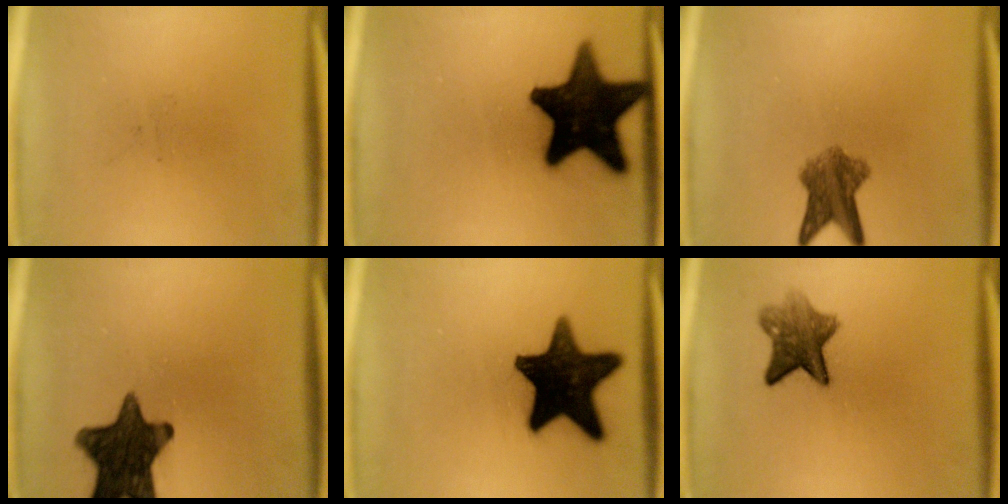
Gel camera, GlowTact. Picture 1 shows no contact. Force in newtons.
{"total": 19.8}
{"total": 6.1}
{"total": 14.3}
{"total": 17.3}
{"total": 6.4}